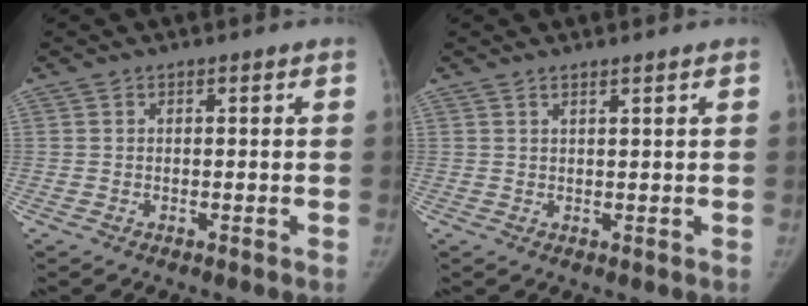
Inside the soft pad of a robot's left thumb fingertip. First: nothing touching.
{"total": 1.2, "force": [0.9, -0.2, 0.8], "torque": [-0.017, -0.008, 0.020]}